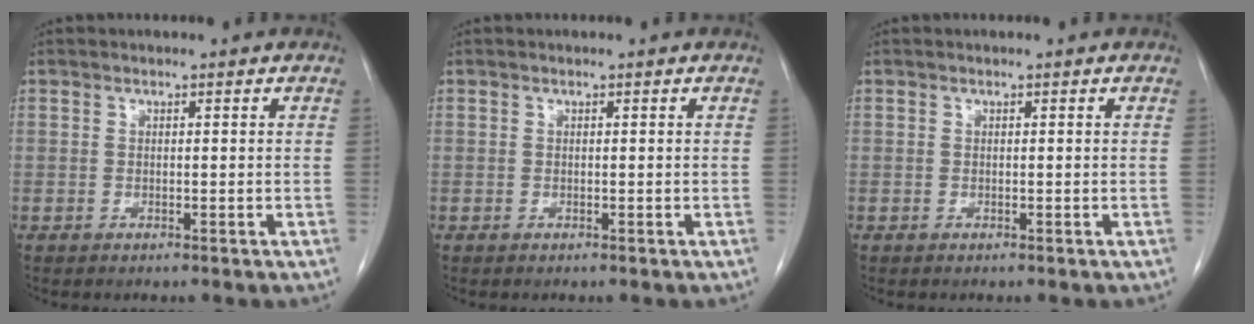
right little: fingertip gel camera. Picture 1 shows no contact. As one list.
[{"total": 0.0}, {"total": 0.0}]